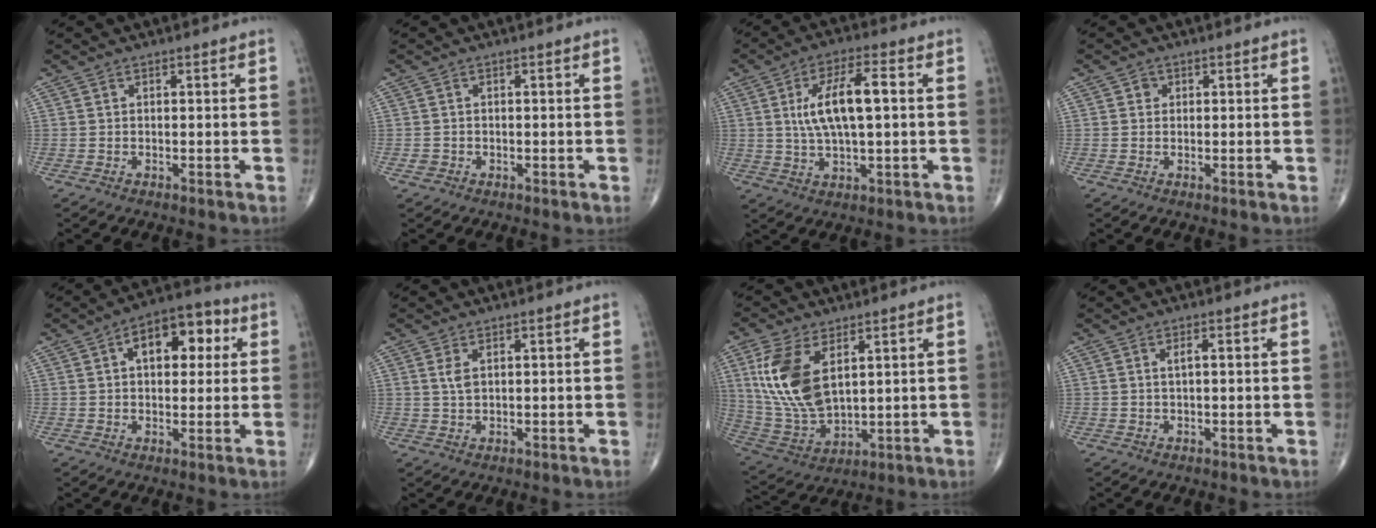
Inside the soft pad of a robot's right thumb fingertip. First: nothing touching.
{"total": 1.0, "force": [-0.4, 0.9, 0.3], "torque": [-0.001, 0.005, -0.007]}
{"total": 11.2, "force": [1.5, 3.8, 10.4], "torque": [-0.195, 0.010, 0.026]}
{"total": 1.2, "force": [0.3, 1.1, 0.3], "torque": [0.003, 0.001, 0.001]}
{"total": 11.9, "force": [3.5, 6.7, 9.2], "torque": [-0.097, 0.019, 0.044]}
{"total": 2.3, "force": [0.8, 1.1, 1.8], "torque": [-0.035, -0.001, 0.021]}
{"total": 15.2, "force": [4.8, 8.1, 12.0], "torque": [-0.245, -0.019, 0.108]}
{"total": 1.5, "force": [0.3, 0.3, 1.4], "torque": [-0.028, 0.002, 0.006]}